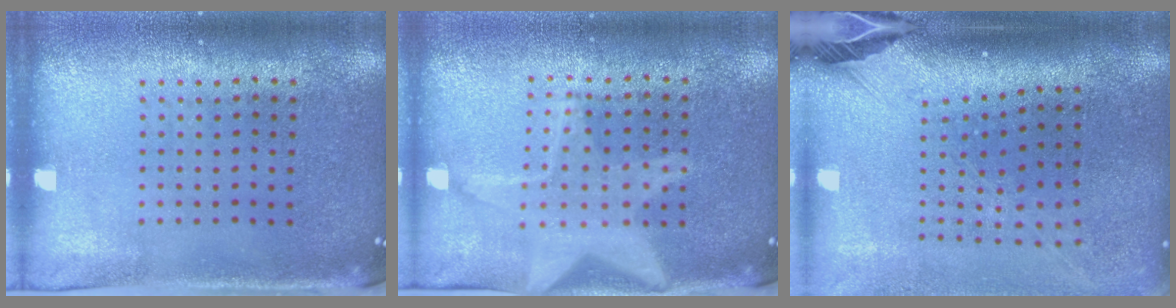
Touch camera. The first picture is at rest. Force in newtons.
{"total": 3.0, "press": 3.0, "slide": 0.3}
{"total": 2.6, "press": 1.8, "slide": 1.8}